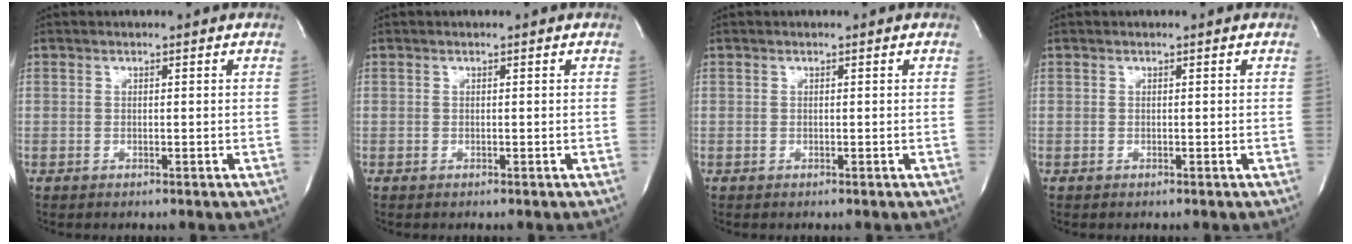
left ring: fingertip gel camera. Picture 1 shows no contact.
{"total": 0.0}
{"total": 0.0}
{"total": 0.0}